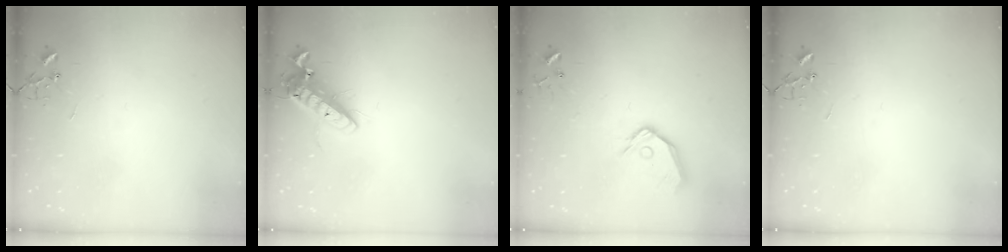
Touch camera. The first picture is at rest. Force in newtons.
{"total": 14.7, "press": 14.4, "slide": 2.9}
{"total": 12.7, "press": 12.5, "slide": 2.0}
{"total": 0.0}